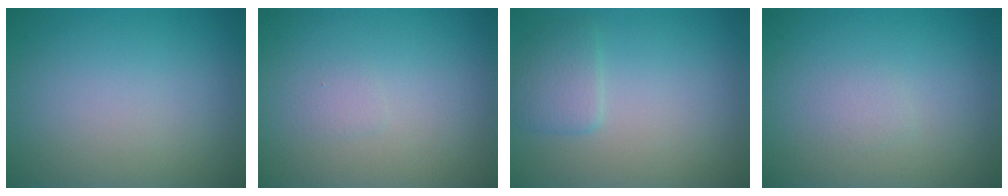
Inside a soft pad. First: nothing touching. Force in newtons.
{"total": 0.6, "press": 0.6, "slide": 0.1}
{"total": 2.0, "press": 2.0, "slide": 0.1}
{"total": 0.7, "press": 0.7, "slide": 0.0}